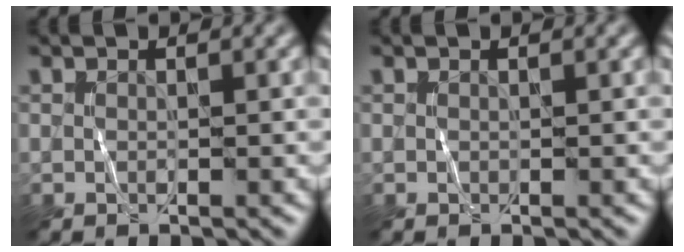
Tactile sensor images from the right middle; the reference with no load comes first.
{"total": 0.0}